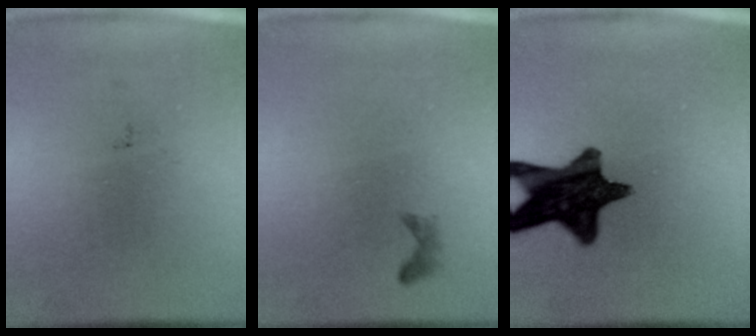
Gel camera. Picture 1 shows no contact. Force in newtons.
{"total": 0.6}
{"total": 13.7}